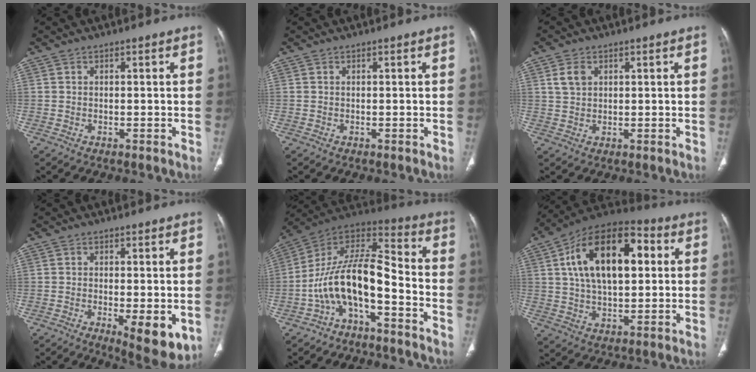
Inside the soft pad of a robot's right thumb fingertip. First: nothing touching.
{"total": 0.0}
{"total": 3.4, "force": [1.4, 2.4, 2.0], "torque": [-0.033, 0.000, 0.032]}
{"total": 8.5, "force": [-2.1, 2.8, 7.7], "torque": [-0.106, -0.022, -0.026]}
{"total": 13.7, "force": [-6.0, 5.6, 11.0], "torque": [-0.200, 0.102, -0.112]}
{"total": 20.5, "force": [4.7, 11.1, 16.6], "torque": [-0.250, 0.017, 0.066]}